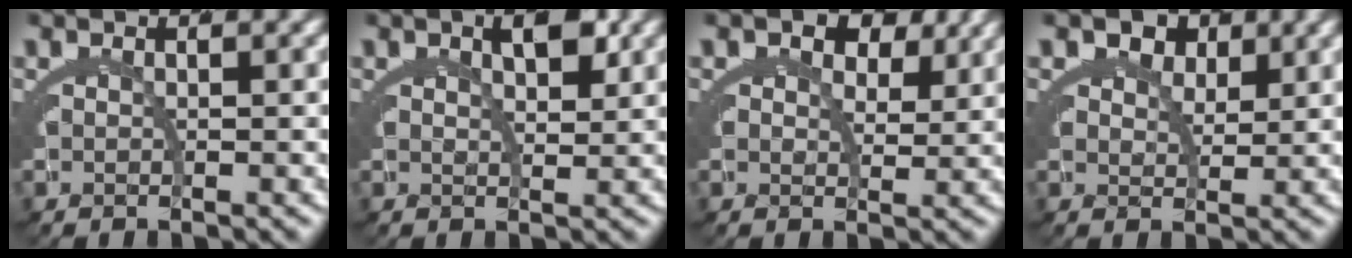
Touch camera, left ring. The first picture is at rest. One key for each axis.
{"total": 2.9, "fx": 1.2, "fy": 1.5, "fz": 2.1, "tx": -0.022, "ty": -0.002, "tz": 0.020}
{"total": 3.6, "fx": 1.3, "fy": 2.8, "fz": 1.9, "tx": -0.027, "ty": -0.020, "tz": 0.022}
{"total": 4.1, "fx": 1.7, "fy": 3.4, "fz": 1.6, "tx": -0.029, "ty": -0.016, "tz": 0.029}